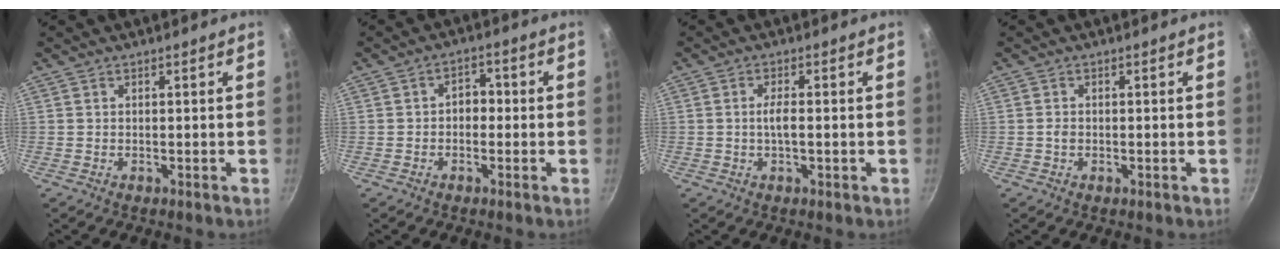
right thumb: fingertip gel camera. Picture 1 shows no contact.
{"total": 3.5, "force": [-0.5, 2.6, 2.3], "torque": [-0.010, 0.014, -0.013]}
{"total": 2.9, "force": [-0.3, 0.9, 2.8], "torque": [-0.056, 0.002, -0.008]}
{"total": 1.1, "force": [-0.3, 0.8, 0.8], "torque": [-0.015, 0.002, -0.006]}